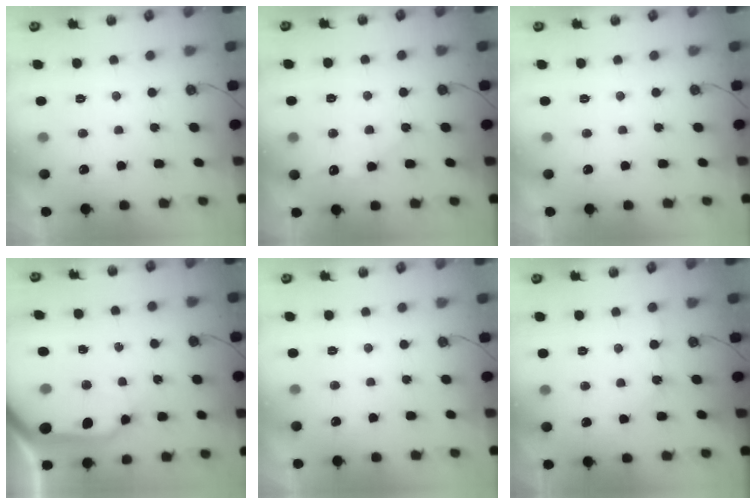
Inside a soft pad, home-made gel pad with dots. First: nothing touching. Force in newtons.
{"total": 5.7, "press": 5.6, "slide": 0.7}
{"total": 0.0}
{"total": 14.1, "press": 14.0, "slide": 1.8}
{"total": 0.0}
{"total": 3.3, "press": 3.3, "slide": 0.6}